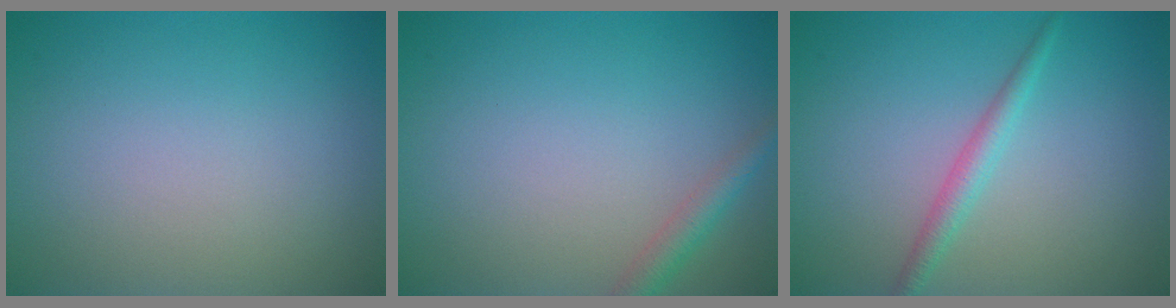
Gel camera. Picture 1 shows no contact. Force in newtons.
{"total": 1.9, "press": 1.9, "slide": 0.0}
{"total": 1.9, "press": 1.9, "slide": 0.1}